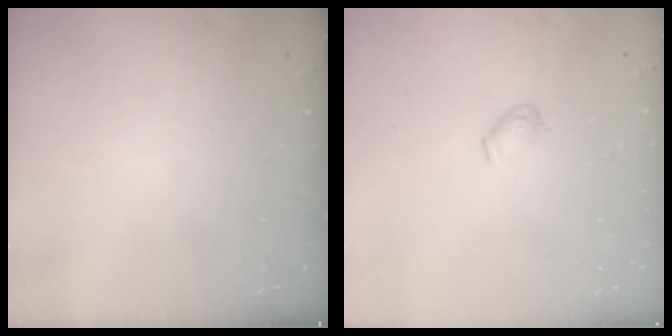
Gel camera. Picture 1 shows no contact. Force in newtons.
{"total": 4.5, "press": 4.4, "slide": 0.8}